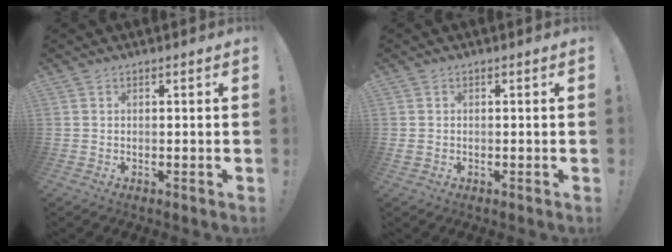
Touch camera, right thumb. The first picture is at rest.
{"total": 0.9, "force": [-0.1, 0.8, 0.4], "torque": [-0.007, 0.001, 0.000]}